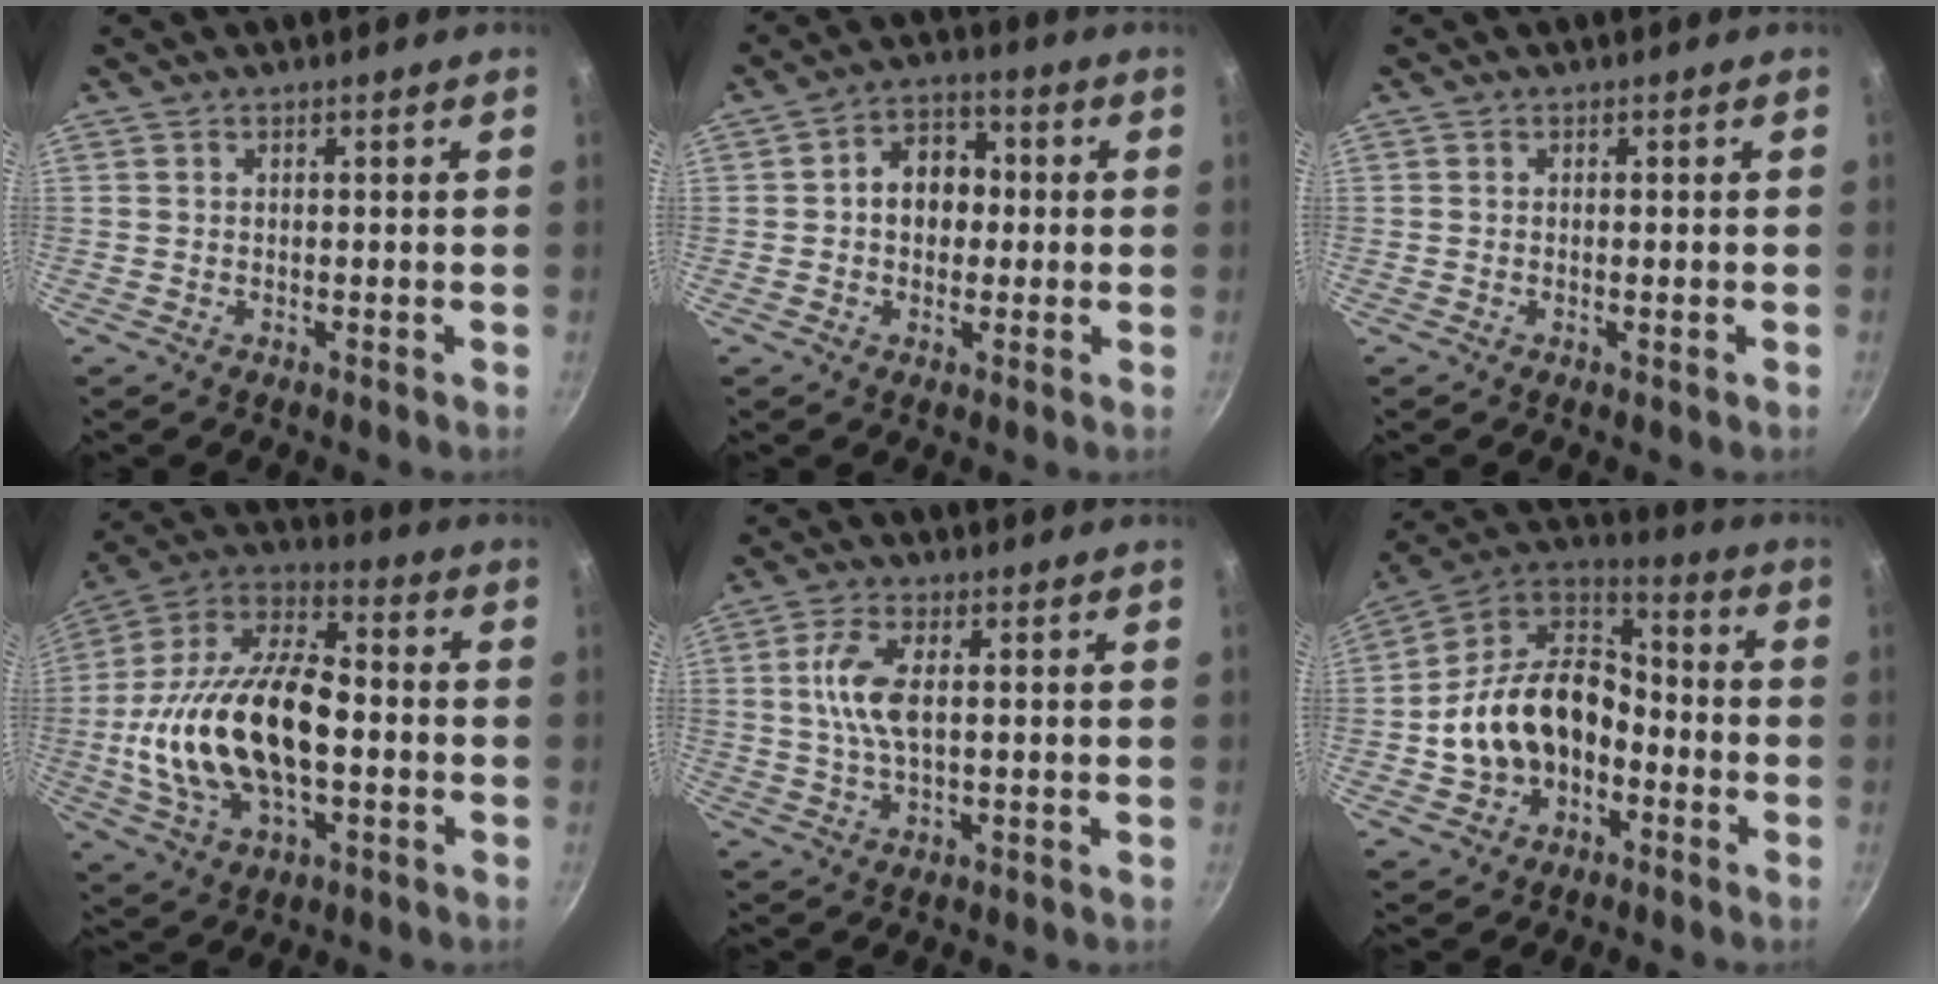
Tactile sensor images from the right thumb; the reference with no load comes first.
{"total": 8.3, "force": [0.3, 6.4, 5.2], "torque": [-0.036, 0.018, -0.005]}
{"total": 0.7, "force": [-0.2, 0.0, 0.7], "torque": [-0.015, 0.001, -0.005]}
{"total": 24.3, "force": [-2.7, 13.2, 20.2], "torque": [-0.380, 0.040, -0.053]}
{"total": 7.6, "force": [0.9, 3.3, 6.8], "torque": [-0.143, 0.006, 0.016]}
{"total": 18.1, "force": [-4.4, 13.1, 11.6], "torque": [-0.185, 0.064, -0.087]}